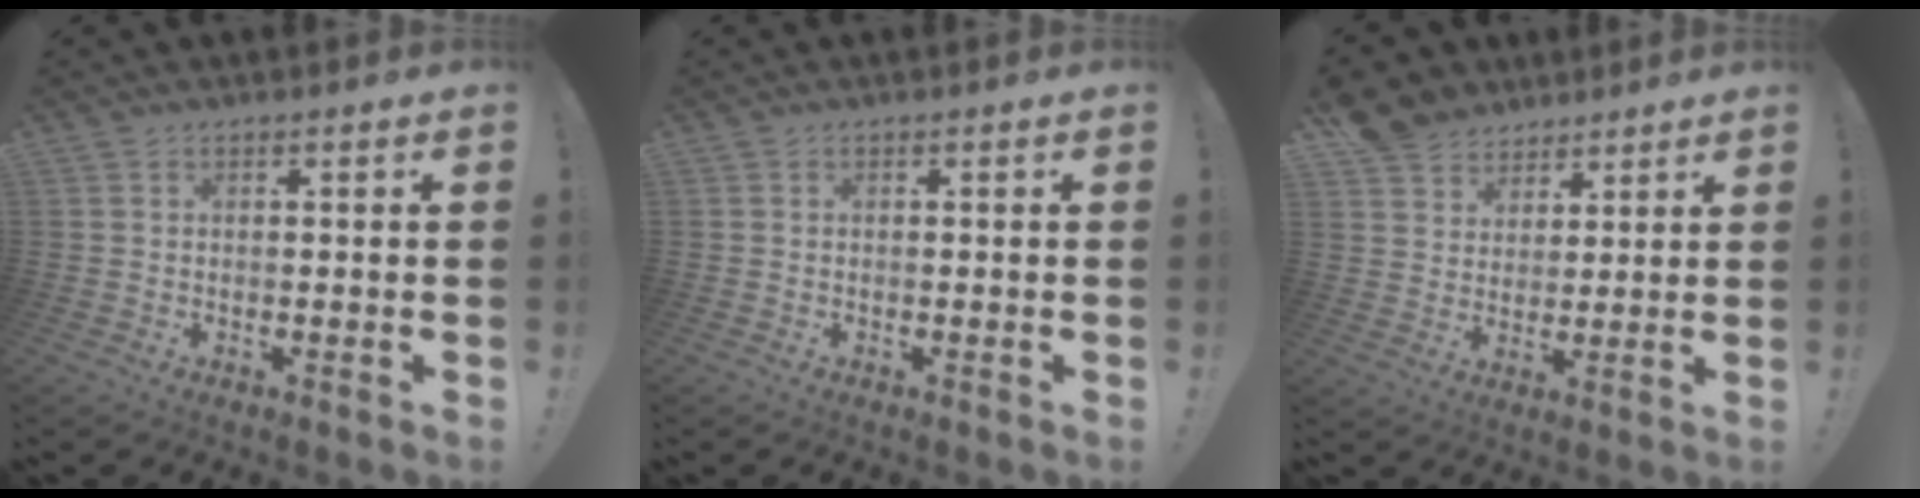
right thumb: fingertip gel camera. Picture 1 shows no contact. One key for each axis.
{"total": 0.0}
{"total": 7.8, "fx": 5.7, "fy": 5.4, "fz": 0.6, "tx": -0.012, "ty": -0.045, "tz": 0.115}